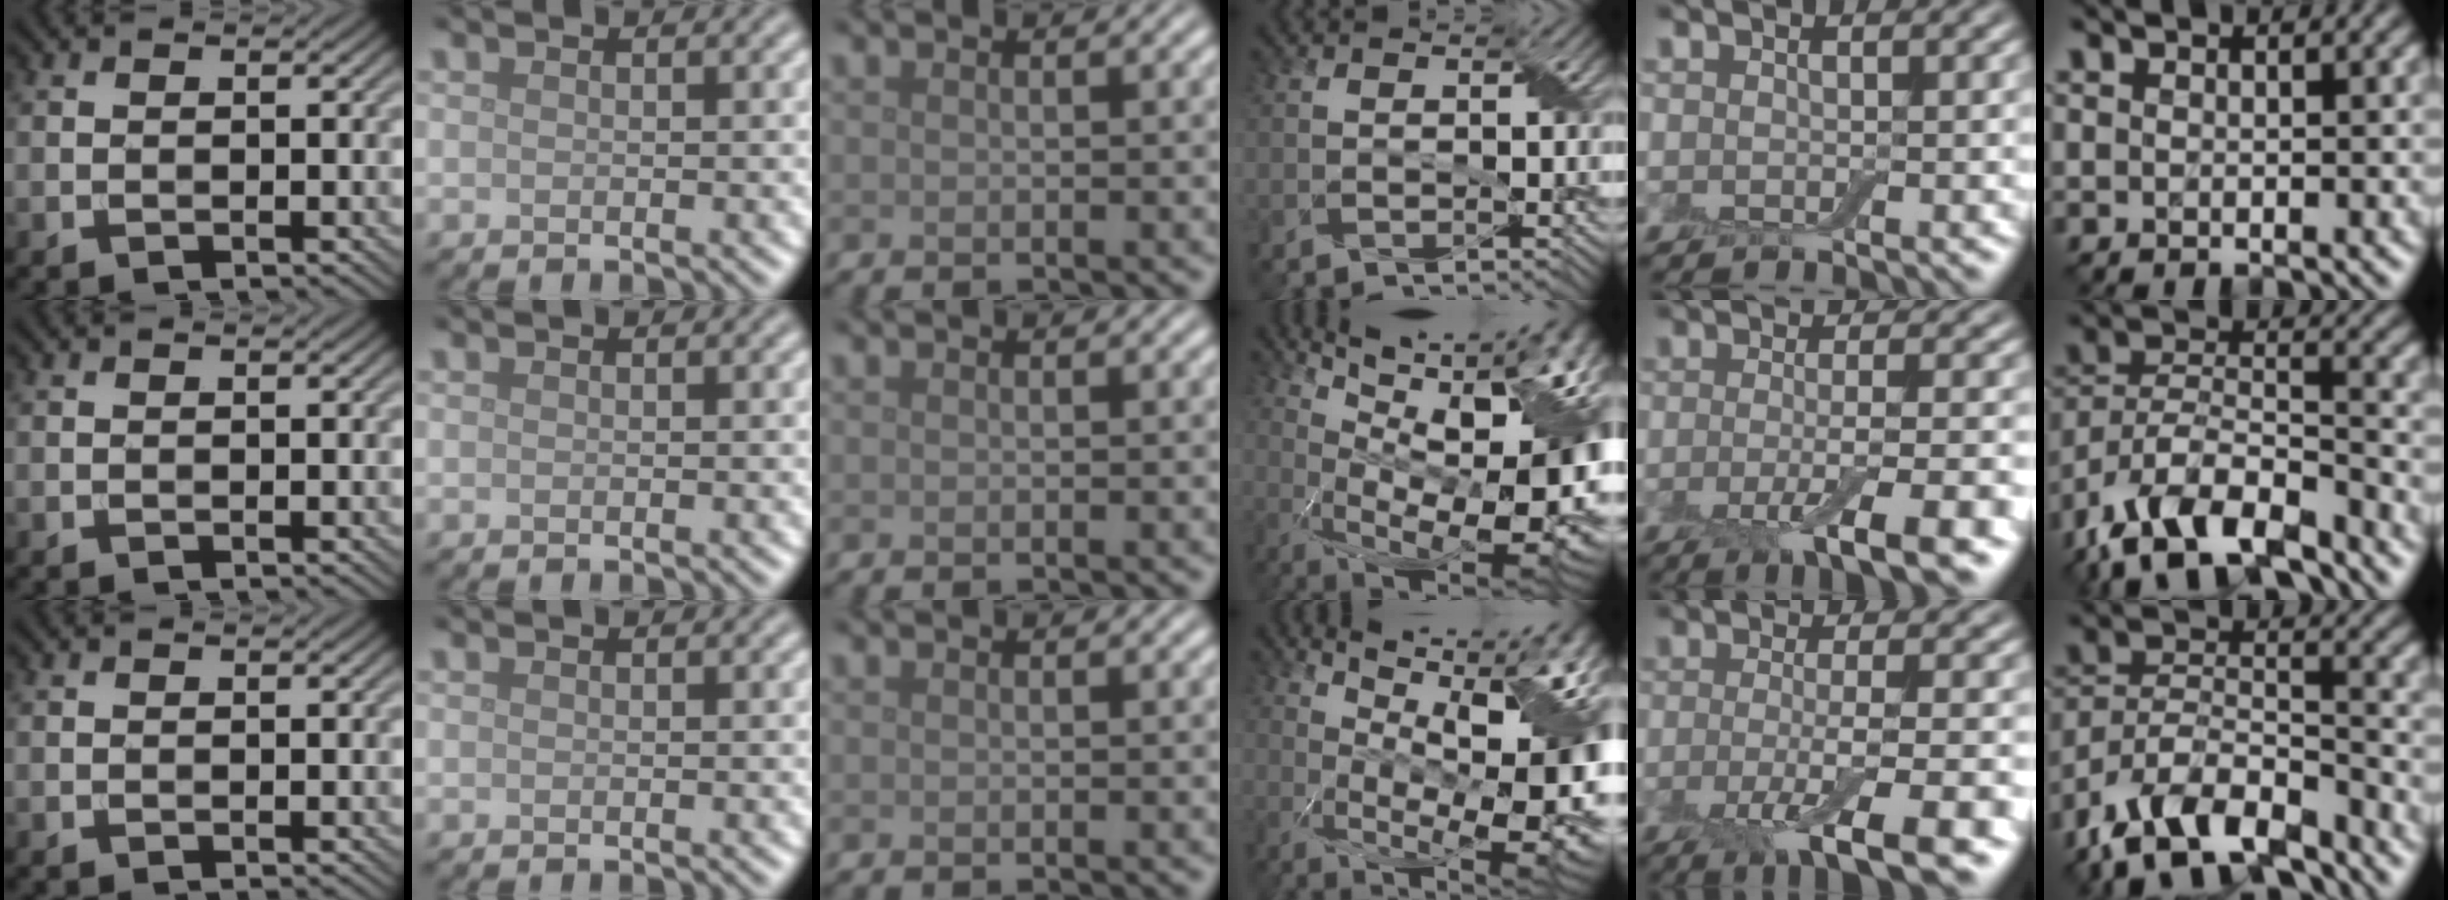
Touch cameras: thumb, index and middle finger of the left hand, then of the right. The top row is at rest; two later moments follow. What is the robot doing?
{"motion": "wrap", "object": "adhesive wrap"}